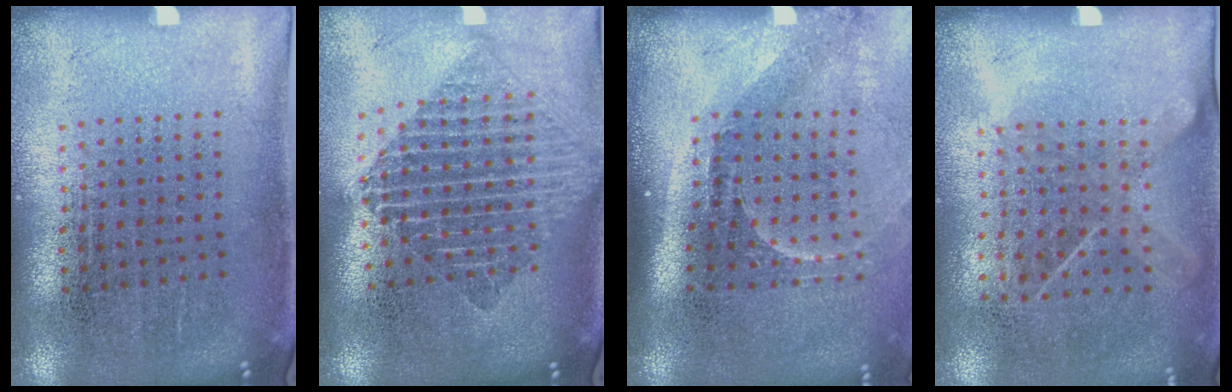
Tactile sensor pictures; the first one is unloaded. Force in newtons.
{"total": 1.9, "press": 1.6, "slide": 1.1}
{"total": 2.2, "press": 1.4, "slide": 1.7}
{"total": 1.3, "press": 1.0, "slide": 0.8}